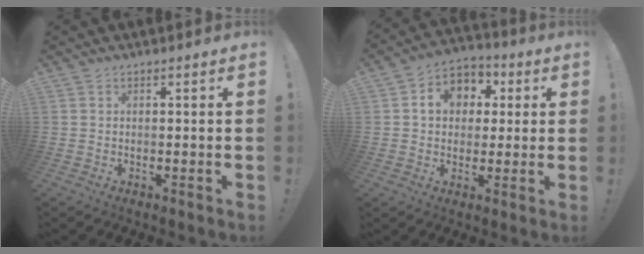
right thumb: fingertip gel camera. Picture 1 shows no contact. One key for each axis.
{"total": 9.7, "fx": 2.2, "fy": 8.3, "fz": 4.6, "tx": -0.063, "ty": 0.001, "tz": 0.046}